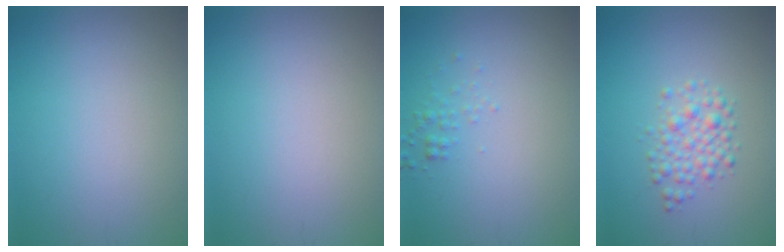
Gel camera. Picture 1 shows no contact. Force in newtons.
{"total": 0.0}
{"total": 0.9, "press": 0.9, "slide": 0.0}
{"total": 2.6, "press": 2.6, "slide": 0.0}